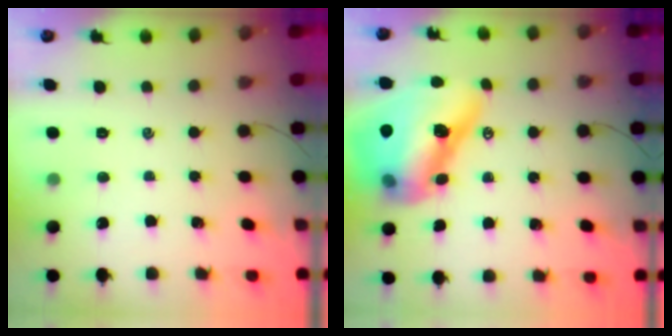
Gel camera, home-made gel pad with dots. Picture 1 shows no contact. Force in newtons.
{"total": 19.4, "press": 18.6, "slide": 5.4}